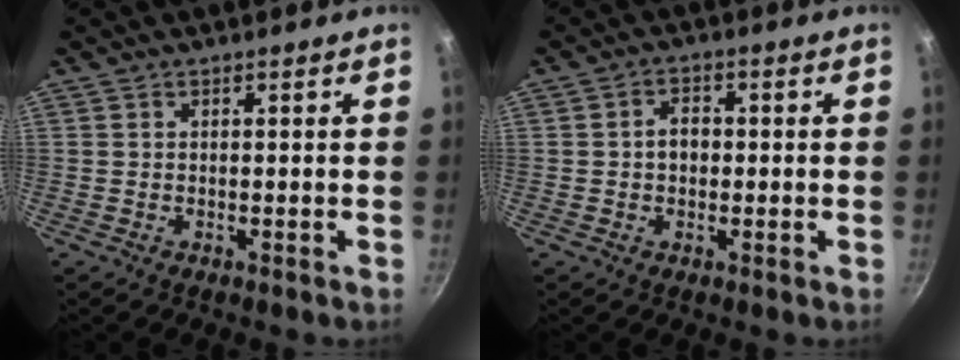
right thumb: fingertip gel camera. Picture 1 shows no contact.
{"total": 3.9, "force": [0.0, 3.0, 2.6], "torque": [-0.024, 0.012, -0.004]}